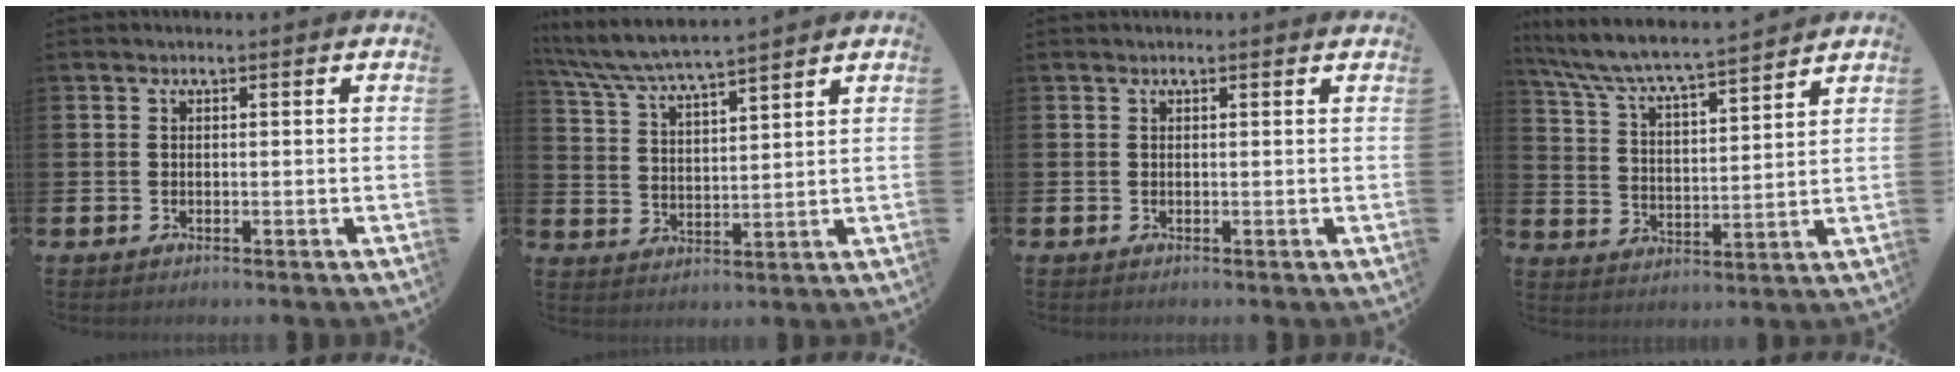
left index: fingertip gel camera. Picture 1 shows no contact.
{"total": 6.2, "force": [6.0, 0.1, 1.7], "torque": [-0.060, -0.035, 0.105]}
{"total": 0.0}
{"total": 6.8, "force": [6.4, 0.2, 2.2], "torque": [-0.076, -0.050, 0.107]}